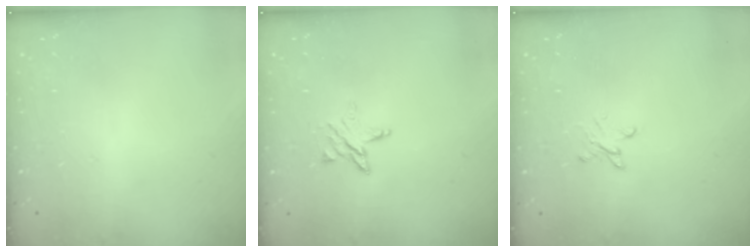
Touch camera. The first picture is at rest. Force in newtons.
{"total": 5.6, "press": 5.6, "slide": 0.5}
{"total": 2.8, "press": 2.8, "slide": 0.3}